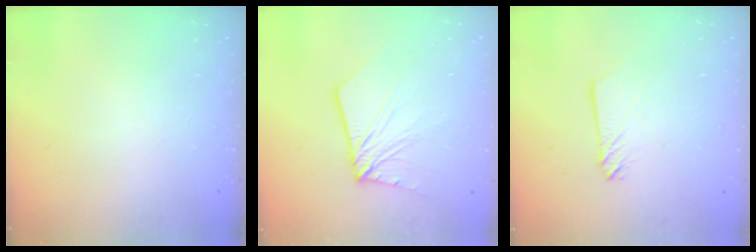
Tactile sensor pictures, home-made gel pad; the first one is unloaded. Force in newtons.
{"total": 8.6, "press": 8.5, "slide": 1.0}
{"total": 2.4, "press": 2.4, "slide": 0.2}